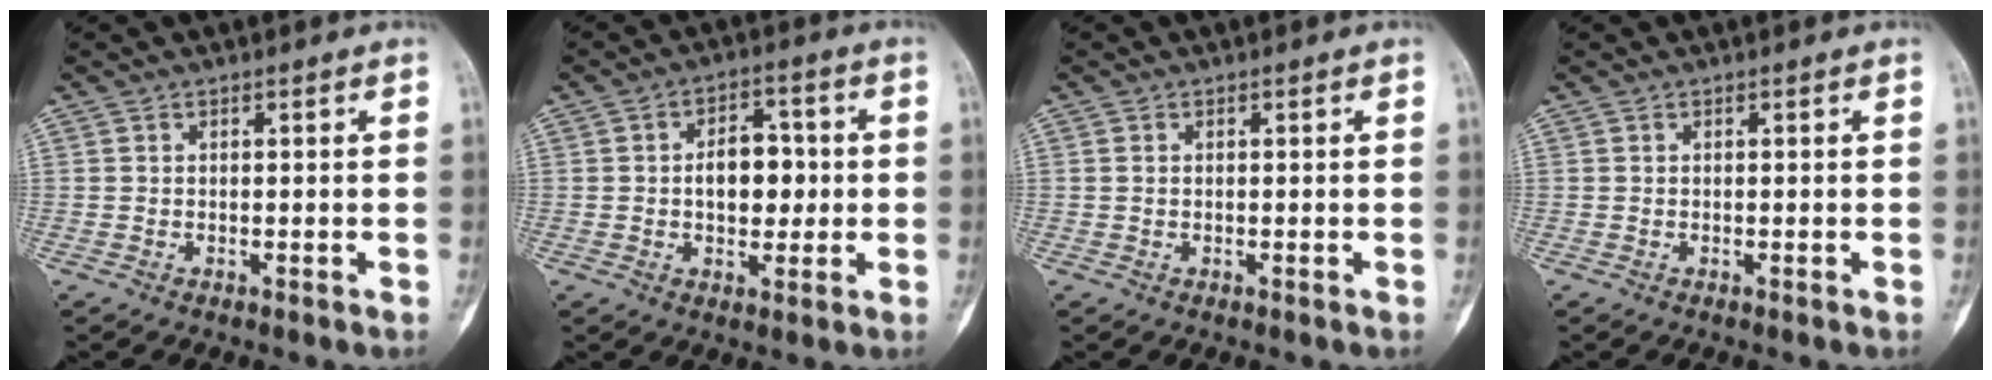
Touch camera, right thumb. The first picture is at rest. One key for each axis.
{"total": 8.2, "fx": 0.2, "fy": 5.2, "fz": 6.3, "tx": -0.063, "ty": 0.013, "tz": 0.000}
{"total": 0.8, "fx": 0.2, "fy": 0.6, "fz": 0.5, "tx": -0.010, "ty": 0.000, "tz": 0.004}
{"total": 0.0}